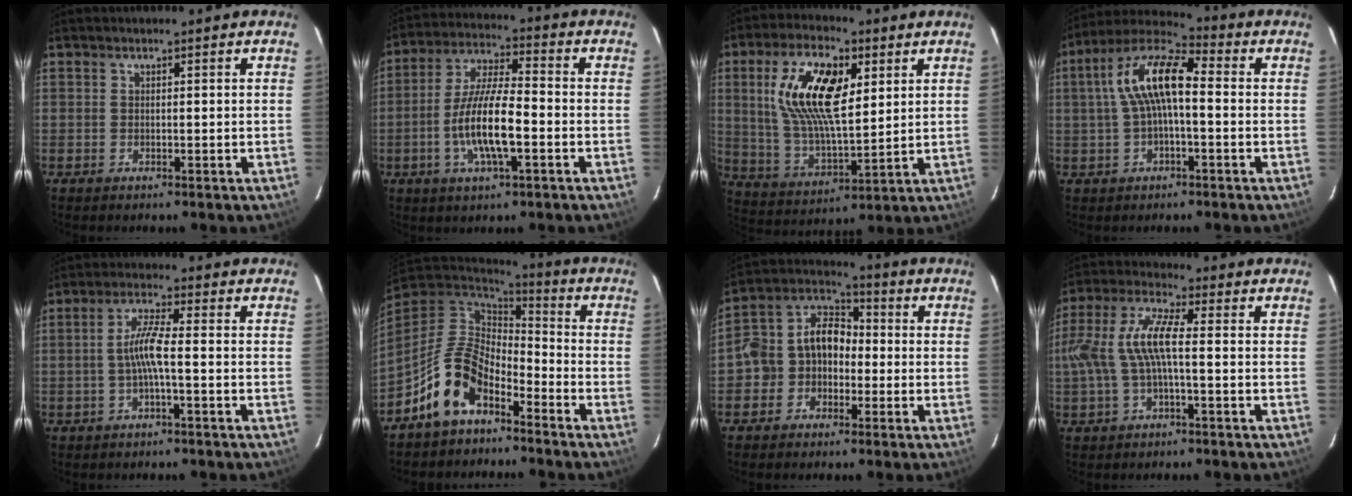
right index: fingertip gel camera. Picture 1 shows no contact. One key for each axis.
{"total": 12.0, "fx": -3.6, "fy": 2.9, "fz": 11.1, "tx": -0.224, "ty": -0.001, "tz": -0.070}
{"total": 16.9, "fx": 5.3, "fy": 7.5, "fz": 14.2, "tx": -0.276, "ty": 0.013, "tz": 0.106}
{"total": 11.4, "fx": 0.2, "fy": 4.3, "fz": 10.6, "tx": -0.209, "ty": 0.027, "tz": -0.001}
{"total": 5.0, "fx": -1.3, "fy": 0.1, "fz": 4.8, "tx": -0.103, "ty": 0.008, "tz": -0.023}
{"total": 12.6, "fx": -7.6, "fy": 6.4, "fz": 7.7, "tx": -0.164, "ty": 0.013, "tz": -0.144}
{"total": 9.3, "fx": -2.8, "fy": 7.7, "fz": 4.4, "tx": -0.093, "ty": 0.039, "tz": -0.055}
{"total": 9.6, "fx": -1.1, "fy": 2.5, "fz": 9.2, "tx": -0.191, "ty": 0.009, "tz": -0.017}